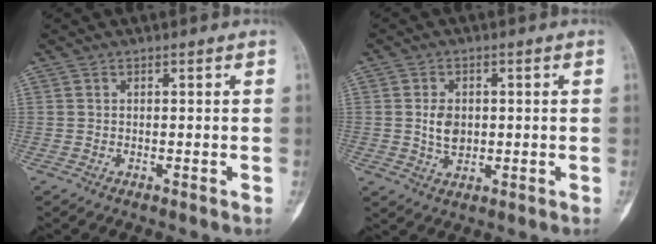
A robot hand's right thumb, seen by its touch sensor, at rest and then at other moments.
{"total": 4.7, "force": [0.2, 3.5, 3.2], "torque": [-0.042, -0.002, 0.008]}